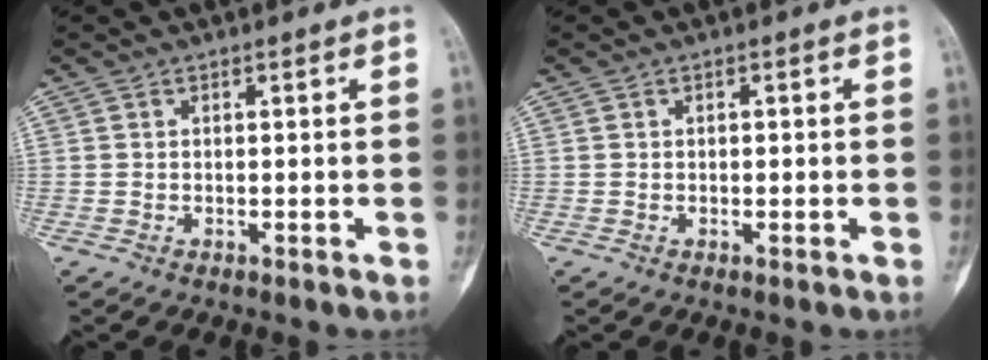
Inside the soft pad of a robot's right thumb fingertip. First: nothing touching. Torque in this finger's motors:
{"motor_torque": [-0.11, -0.59, -0.01, 0.40, -0.06]}